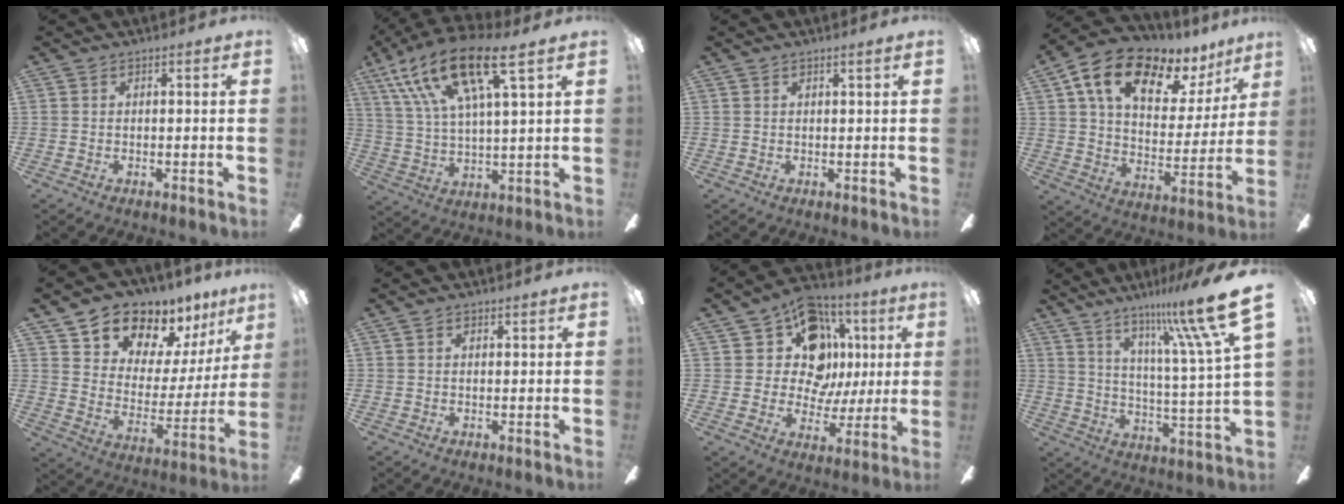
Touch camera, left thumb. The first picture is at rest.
{"total": 18.1, "force": [11.3, 4.5, 13.5], "torque": [-0.275, -0.046, 0.184]}
{"total": 0.9, "force": [0.8, -0.2, 0.4], "torque": [-0.007, -0.001, 0.013]}
{"total": 17.7, "force": [11.2, 8.9, 10.4], "torque": [-0.185, -0.057, 0.195]}
{"total": 12.7, "force": [11.2, 5.7, 1.6], "torque": [-0.038, -0.104, 0.204]}
{"total": 0.6, "force": [0.5, 0.2, 0.1], "torque": [-0.002, 0.001, 0.009]}
{"total": 16.7, "force": [5.8, 13.1, 8.5], "torque": [-0.132, -0.011, 0.115]}
{"total": 18.8, "force": [12.5, 1.5, 13.9], "torque": [-0.227, -0.083, 0.187]}